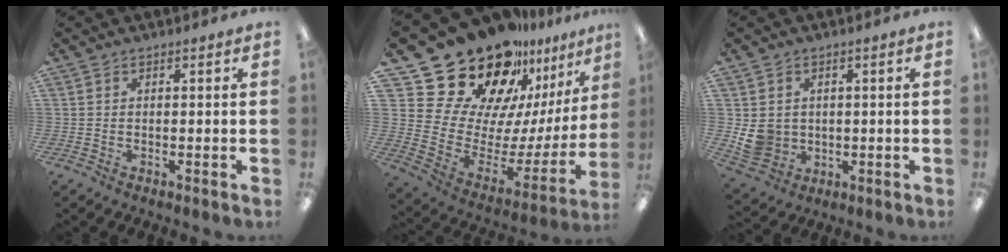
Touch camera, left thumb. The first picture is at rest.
{"total": 28.7, "force": [21.4, 14.5, 12.4], "torque": [-0.210, -0.174, 0.414]}
{"total": 7.7, "force": [0.3, 7.2, 2.9], "torque": [-0.066, 0.008, 0.013]}